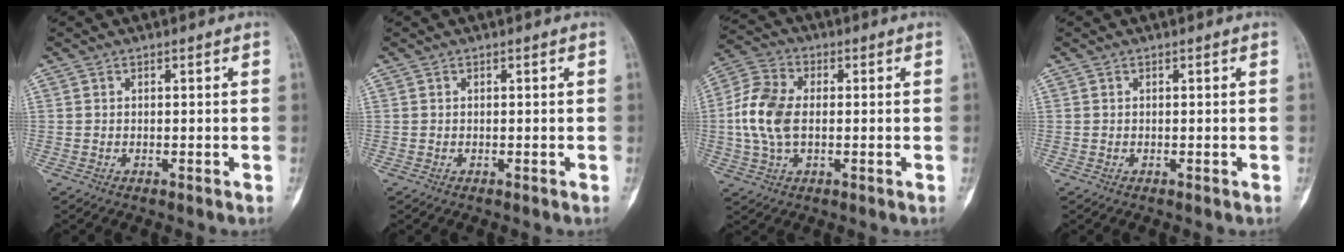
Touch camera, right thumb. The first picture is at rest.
{"total": 0.0}
{"total": 10.7, "force": [-0.2, 6.6, 8.4], "torque": [-0.185, 0.016, -0.006]}
{"total": 0.0}